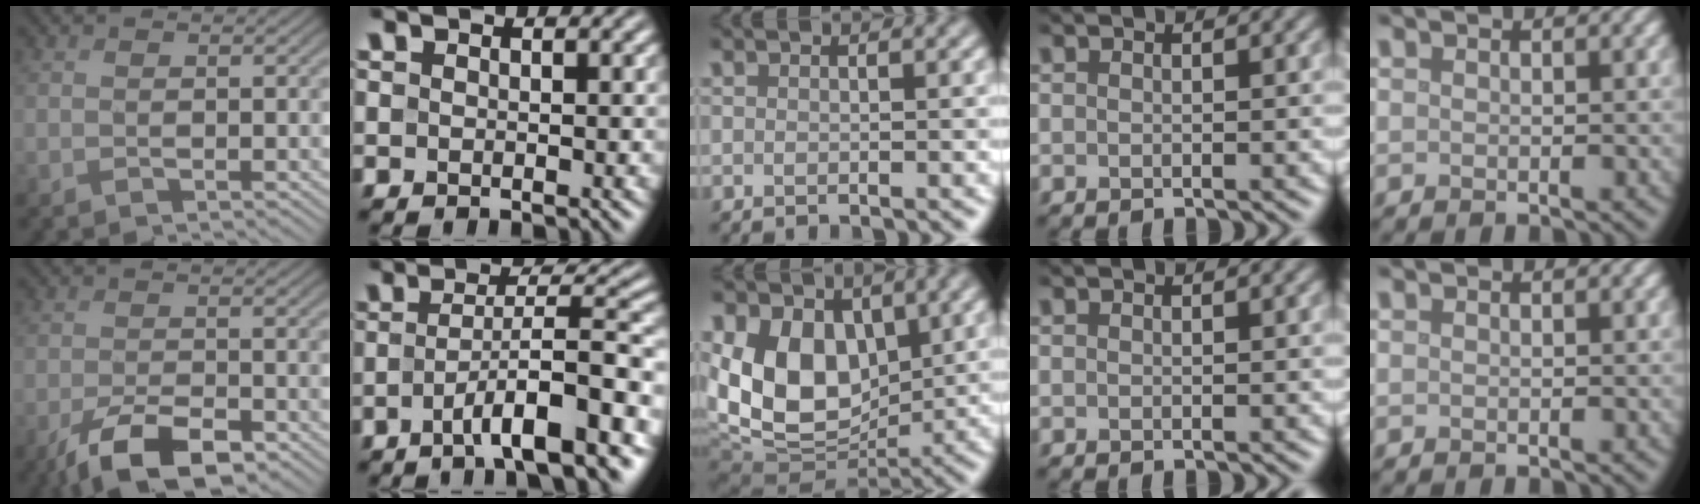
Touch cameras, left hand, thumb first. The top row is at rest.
{"thumb": {"total": 7.2, "force": [-4.4, 3.3, 4.6], "torque": [-0.074, -0.006, -0.080]}, "index": {"total": 9.4, "force": [-4.0, 2.0, 8.2], "torque": [-0.113, 0.012, -0.065]}, "middle": {"total": 10.1, "force": [1.7, 7.0, 7.1], "torque": [-0.133, -0.015, 0.028]}}